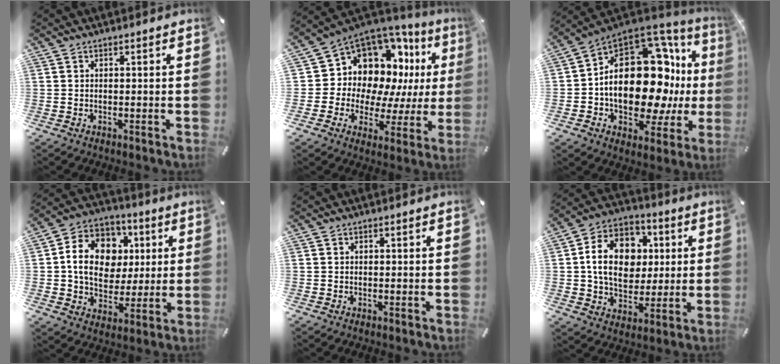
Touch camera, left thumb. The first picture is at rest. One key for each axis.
{"total": 11.9, "fx": 6.7, "fy": 9.0, "fz": 4.2, "tx": -0.065, "ty": -0.097, "tz": 0.130}
{"total": 25.8, "fx": 0.8, "fy": 15.0, "fz": 21.0, "tx": -0.354, "ty": -0.035, "tz": 0.018}
{"total": 14.8, "fx": 1.9, "fy": 12.3, "fz": 7.9, "tx": -0.144, "ty": 0.013, "tz": 0.040}
{"total": 0.0}
{"total": 15.8, "fx": 1.7, "fy": 12.5, "fz": 9.5, "tx": -0.173, "ty": 0.014, "tz": 0.032}